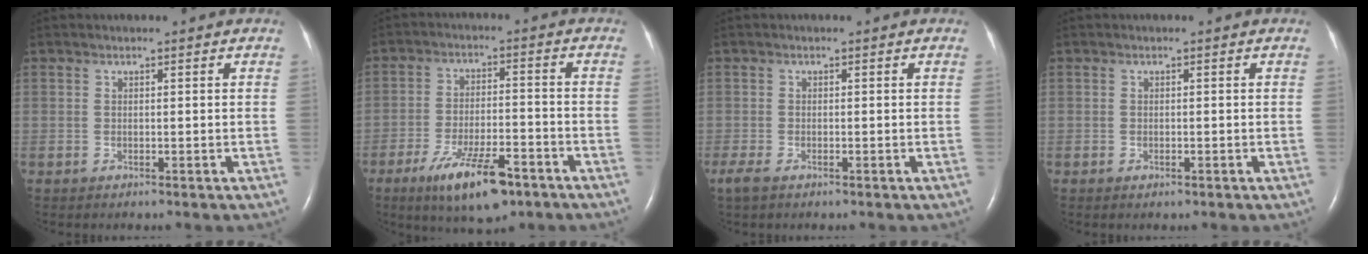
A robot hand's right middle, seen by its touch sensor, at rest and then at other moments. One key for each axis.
{"total": 11.1, "fx": -6.9, "fy": 3.0, "fz": 8.2, "tx": -0.148, "ty": -0.014, "tz": -0.111}
{"total": 2.8, "fx": -1.8, "fy": 1.1, "fz": 1.8, "tx": -0.045, "ty": -0.009, "tz": -0.031}
{"total": 0.6, "fx": -0.4, "fy": 0.3, "fz": 0.4, "tx": -0.009, "ty": -0.001, "tz": -0.003}